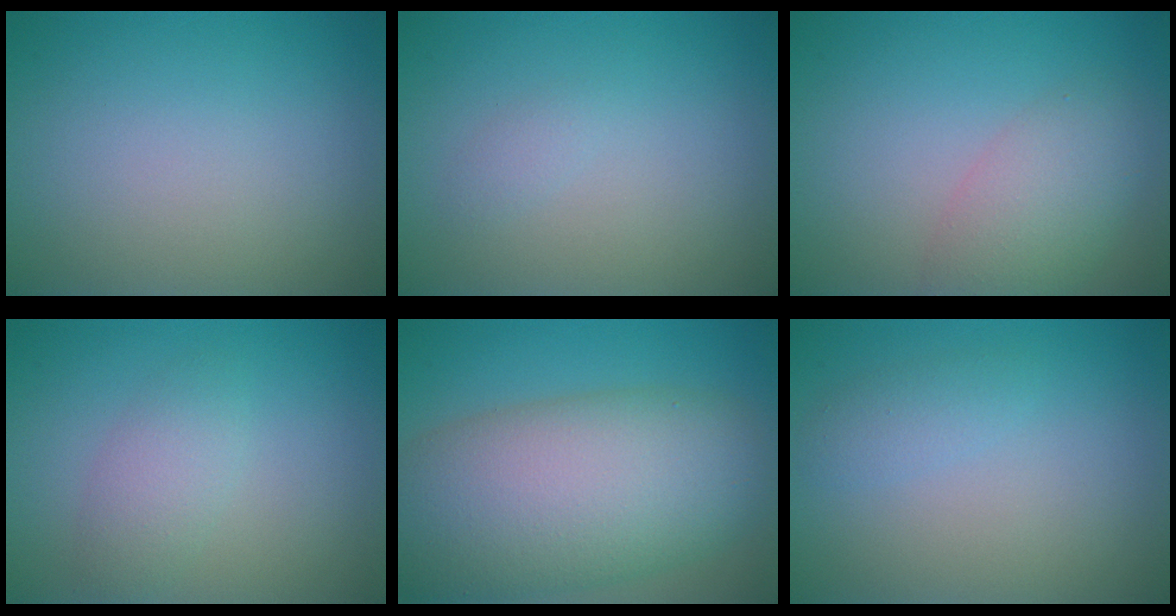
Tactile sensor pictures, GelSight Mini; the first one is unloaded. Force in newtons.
{"total": 0.7, "press": 0.7, "slide": 0.0}
{"total": 3.9, "press": 3.9, "slide": 0.2}
{"total": 2.3, "press": 2.3, "slide": 0.2}
{"total": 12.3, "press": 12.3, "slide": 0.3}
{"total": 1.3, "press": 1.3, "slide": 0.0}